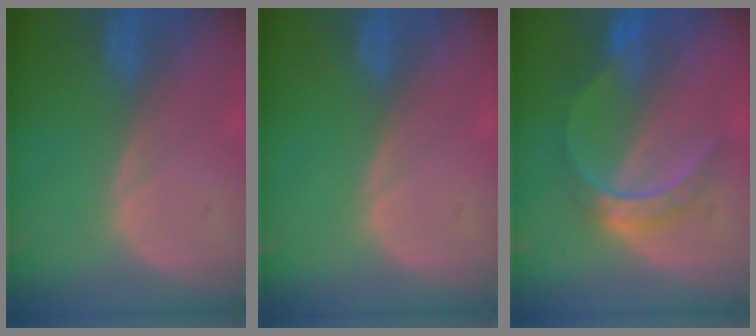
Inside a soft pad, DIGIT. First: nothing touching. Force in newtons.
{"total": 0.0}
{"total": 6.1, "press": 5.7, "slide": 2.2}